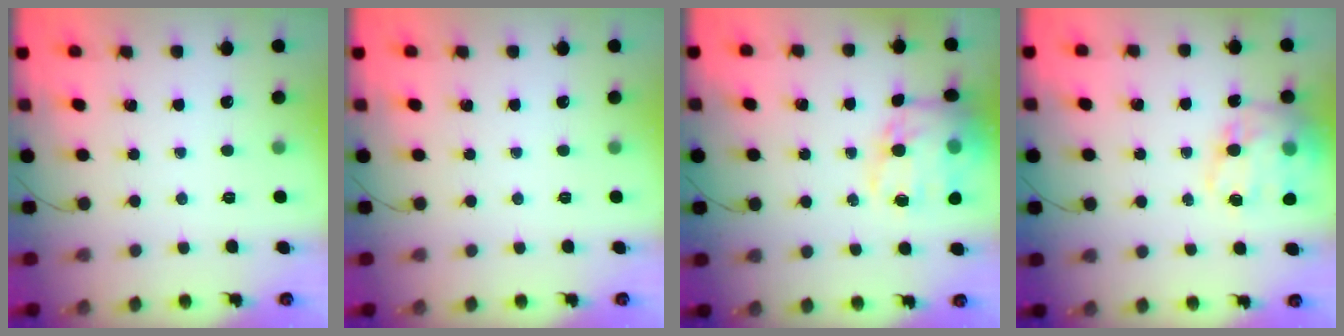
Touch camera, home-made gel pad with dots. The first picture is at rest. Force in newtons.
{"total": 0.0}
{"total": 15.5, "press": 15.2, "slide": 3.1}
{"total": 16.9, "press": 16.5, "slide": 3.8}